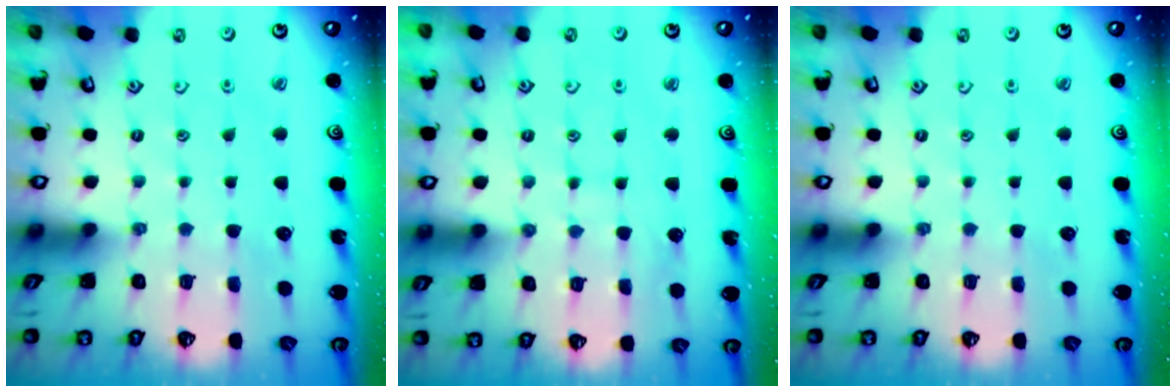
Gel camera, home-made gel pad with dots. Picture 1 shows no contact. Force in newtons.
{"total": 6.2, "press": 6.1, "slide": 0.6}
{"total": 0.0}